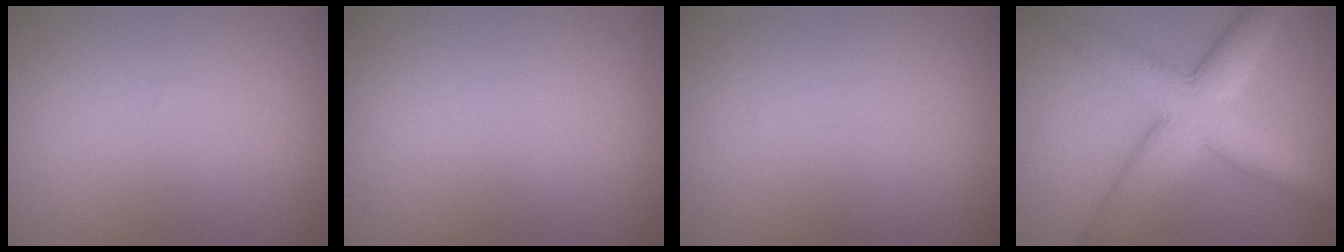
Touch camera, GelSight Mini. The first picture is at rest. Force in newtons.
{"total": 0.0}
{"total": 0.0}
{"total": 8.0, "press": 8.0, "slide": 0.5}